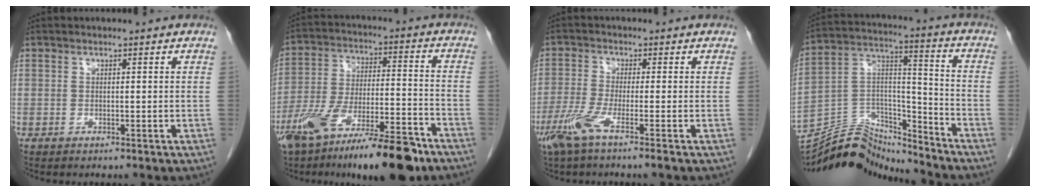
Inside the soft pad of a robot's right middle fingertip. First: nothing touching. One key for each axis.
{"total": 19.0, "fx": -13.3, "fy": 3.5, "fz": 13.2, "tx": -0.209, "ty": -0.019, "tz": -0.232}
{"total": 5.3, "fx": -3.1, "fy": -0.2, "fz": 4.3, "tx": -0.096, "ty": -0.015, "tz": -0.071}
{"total": 16.6, "fx": -16.0, "fy": 2.9, "fz": 2.9, "tx": -0.058, "ty": 0.036, "tz": -0.280}